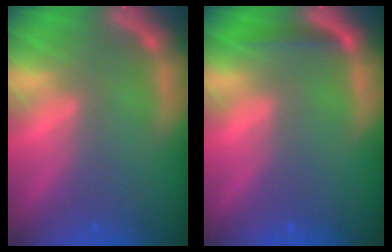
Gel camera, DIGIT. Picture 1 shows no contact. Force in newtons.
{"total": 1.4}